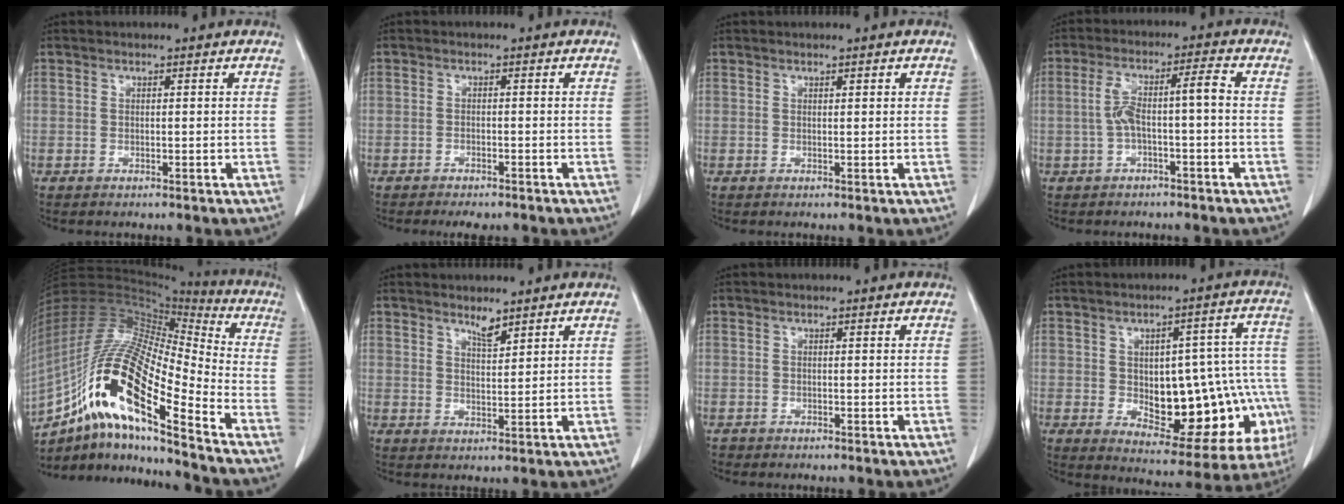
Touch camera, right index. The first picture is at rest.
{"total": 4.1, "force": [-3.3, 1.5, 1.8], "torque": [-0.018, -0.004, -0.041]}
{"total": 0.6, "force": [0.3, 0.1, 0.5], "torque": [-0.008, 0.000, 0.004]}
{"total": 6.0, "force": [-0.7, 0.7, 5.9], "torque": [-0.122, 0.034, -0.008]}
{"total": 21.7, "force": [-12.4, 3.5, 17.5], "torque": [-0.365, -0.012, -0.227]}
{"total": 2.5, "force": [2.2, 0.4, 1.2], "torque": [-0.024, -0.007, 0.041]}
{"total": 0.6, "force": [-0.5, 0.4, 0.0], "torque": [-0.009, 0.001, -0.011]}
{"total": 20.3, "force": [-3.4, 9.0, 17.9], "torque": [-0.172, 0.043, -0.008]}